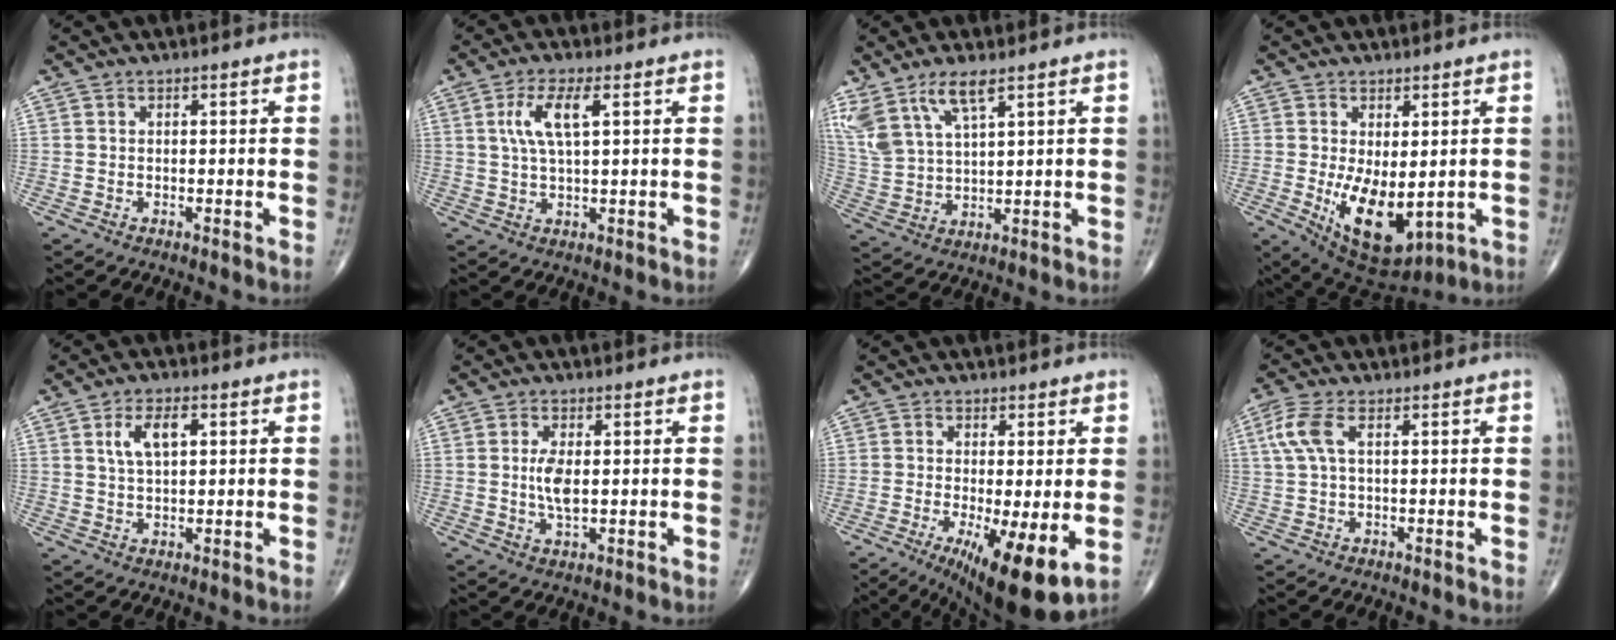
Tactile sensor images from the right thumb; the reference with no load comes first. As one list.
[{"total": 6.7, "force": [2.0, 1.9, 6.1], "torque": [-0.132, 0.002, 0.042]}, {"total": 10.6, "force": [6.8, 3.4, 7.4], "torque": [-0.166, -0.019, 0.148]}, {"total": 12.1, "force": [-1.7, 6.0, 10.3], "torque": [-0.151, -0.024, -0.002]}, {"total": 5.7, "force": [1.8, 2.6, 4.7], "torque": [-0.087, 0.003, 0.035]}, {"total": 4.7, "force": [0.3, 1.9, 4.3], "torque": [-0.088, -0.010, 0.006]}, {"total": 13.1, "force": [-3.7, 3.3, 12.1], "torque": [-0.180, -0.024, -0.048]}, {"total": 5.3, "force": [1.5, 2.1, 4.7], "torque": [-0.133, 0.017, 0.031]}]